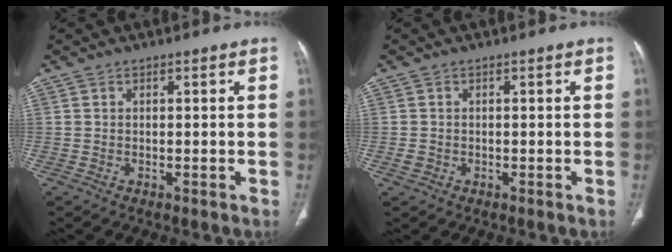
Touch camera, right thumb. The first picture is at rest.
{"total": 1.1, "force": [-0.4, 0.9, 0.4], "torque": [-0.012, 0.002, -0.005]}